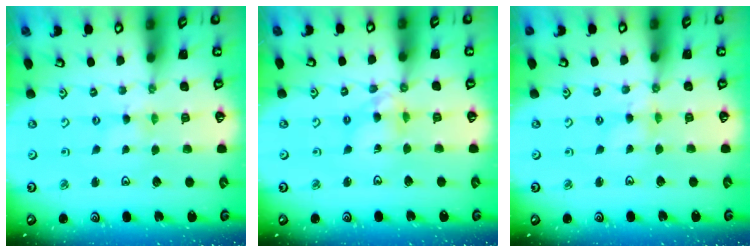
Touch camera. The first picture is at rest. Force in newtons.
{"total": 7.7, "press": 7.6, "slide": 0.7}
{"total": 2.3, "press": 2.2, "slide": 0.4}